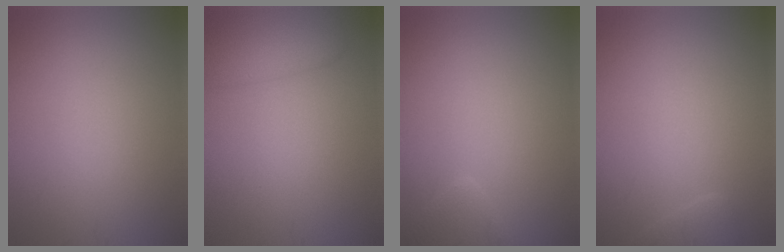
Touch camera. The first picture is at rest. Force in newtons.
{"total": 2.9, "press": 2.9, "slide": 0.3}
{"total": 1.7, "press": 1.7, "slide": 0.2}
{"total": 1.2, "press": 1.2, "slide": 0.1}